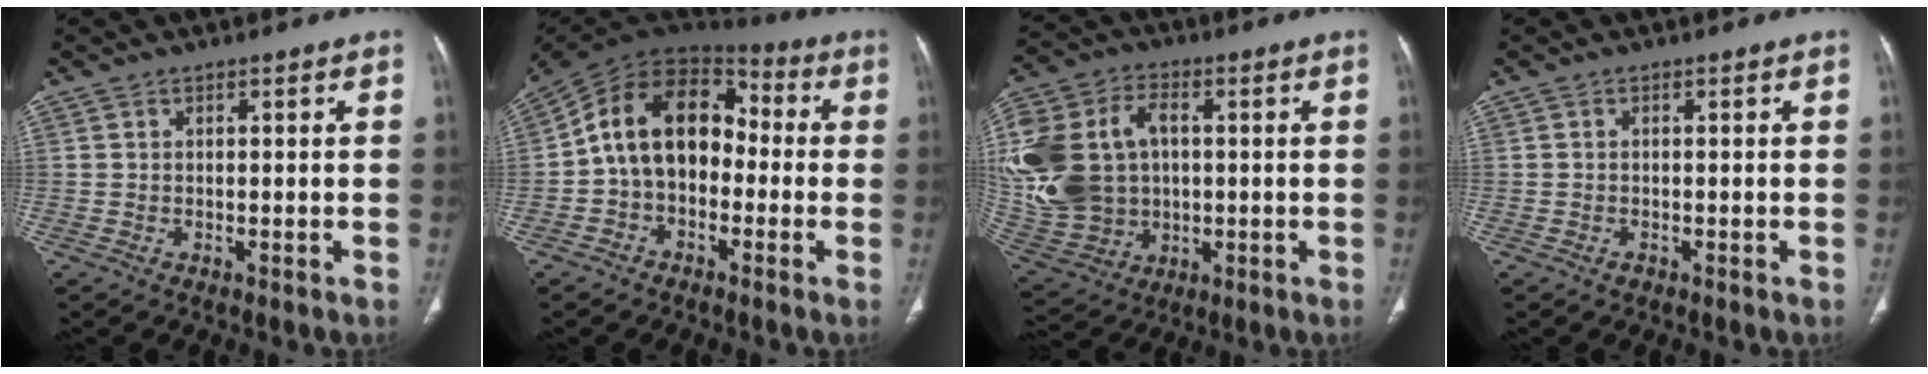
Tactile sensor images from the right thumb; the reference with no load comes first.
{"total": 15.4, "force": [-1.2, 10.9, 10.7], "torque": [-0.154, 0.054, -0.035]}
{"total": 22.8, "force": [1.8, 17.2, 14.9], "torque": [-0.335, 0.021, 0.055]}
{"total": 0.7, "force": [-0.5, 0.5, 0.3], "torque": [-0.004, 0.001, -0.008]}